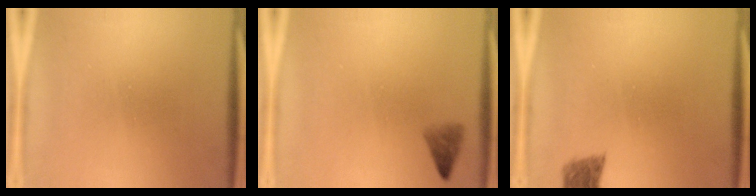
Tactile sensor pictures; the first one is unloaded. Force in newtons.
{"total": 1.0}
{"total": 2.7}